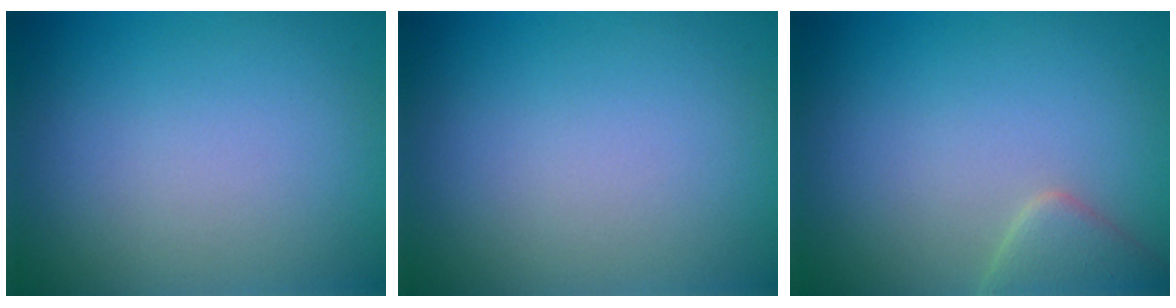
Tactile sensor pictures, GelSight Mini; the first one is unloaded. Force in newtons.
{"total": 0.0}
{"total": 2.7, "press": 2.7, "slide": 0.2}